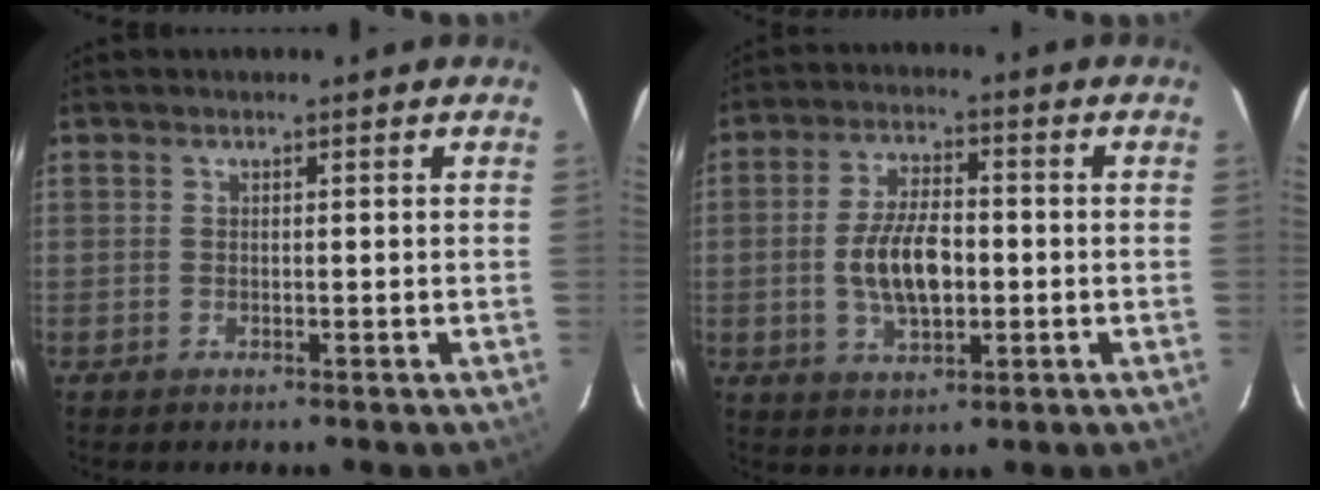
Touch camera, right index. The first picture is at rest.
{"total": 9.8, "force": [-1.3, 4.7, 8.4], "torque": [-0.164, 0.003, -0.020]}